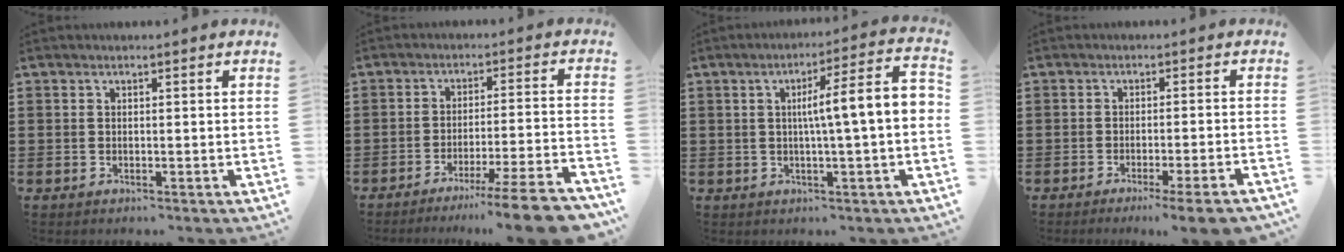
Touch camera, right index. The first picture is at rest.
{"total": 8.7, "force": [-7.0, -0.8, 5.1], "torque": [-0.073, -0.004, -0.131]}
{"total": 7.7, "force": [0.2, 0.3, 7.7], "torque": [-0.126, -0.009, -0.007]}
{"total": 3.8, "force": [-2.9, -0.6, 2.4], "torque": [-0.037, -0.016, -0.052]}